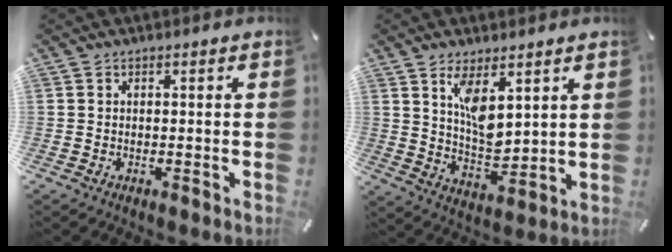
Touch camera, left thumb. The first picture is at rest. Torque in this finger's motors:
{"motor_torque": [1.66, 1.73, 1.04, -0.98, 0.33]}